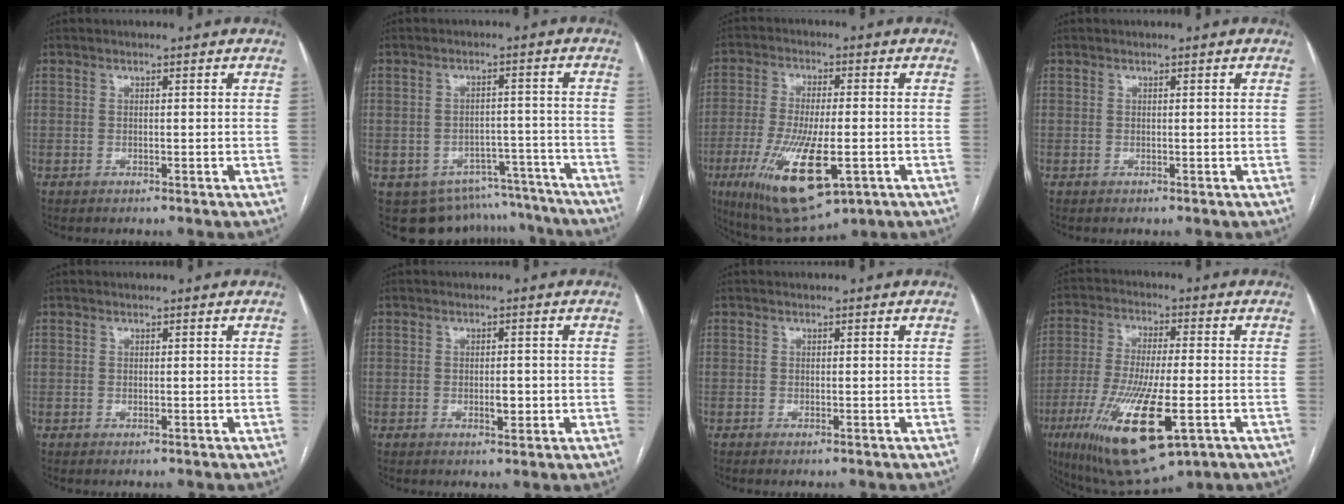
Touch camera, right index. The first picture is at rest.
{"total": 12.9, "force": [-11.0, 6.5, 1.8], "torque": [-0.015, 0.036, -0.128]}
{"total": 15.5, "force": [-5.5, 4.3, 13.9], "torque": [-0.266, -0.026, -0.075]}
{"total": 0.0}
{"total": 0.0}
{"total": 2.5, "force": [-0.5, 1.0, 2.2], "torque": [-0.036, 0.001, -0.003]}
{"total": 0.6, "force": [-0.5, 0.0, 0.3], "torque": [-0.006, -0.001, -0.007]}
{"total": 19.0, "force": [-7.6, 3.8, 17.0], "torque": [-0.341, -0.039, -0.122]}